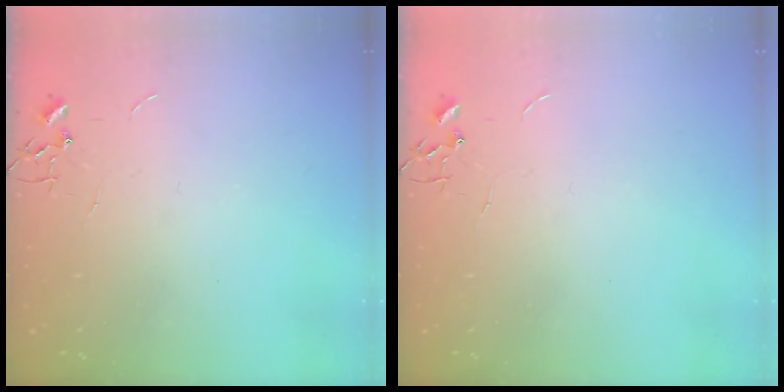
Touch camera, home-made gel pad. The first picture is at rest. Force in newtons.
{"total": 0.0}